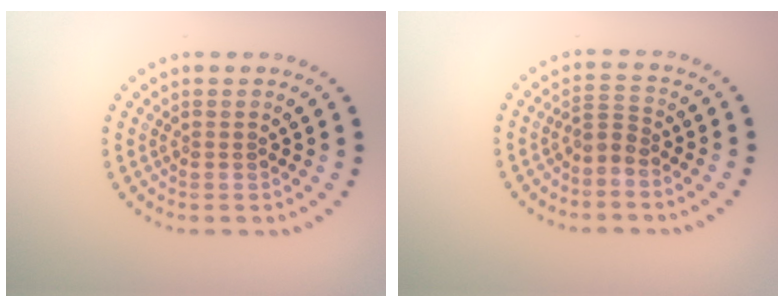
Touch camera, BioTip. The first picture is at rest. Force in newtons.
{"total": 1.9, "press": 1.3, "slide": 1.4}